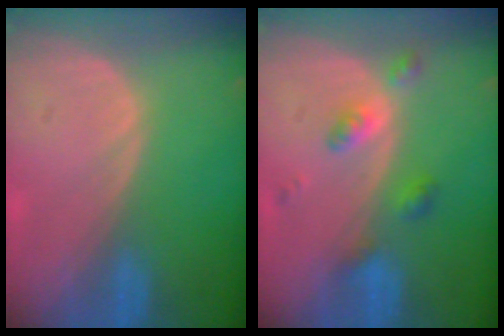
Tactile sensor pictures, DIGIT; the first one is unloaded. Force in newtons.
{"total": 4.2, "press": 4.1, "slide": 0.8}